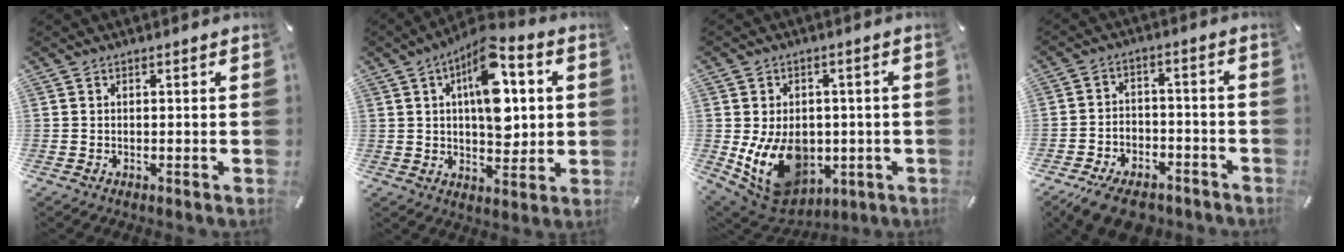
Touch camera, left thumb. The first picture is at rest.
{"total": 14.6, "force": [4.3, 8.0, 11.4], "torque": [-0.166, -0.013, 0.072]}
{"total": 15.0, "force": [-2.7, 11.4, 9.4], "torque": [-0.167, 0.002, -0.034]}
{"total": 8.3, "force": [-6.6, 4.0, 3.0], "torque": [-0.041, 0.042, -0.119]}